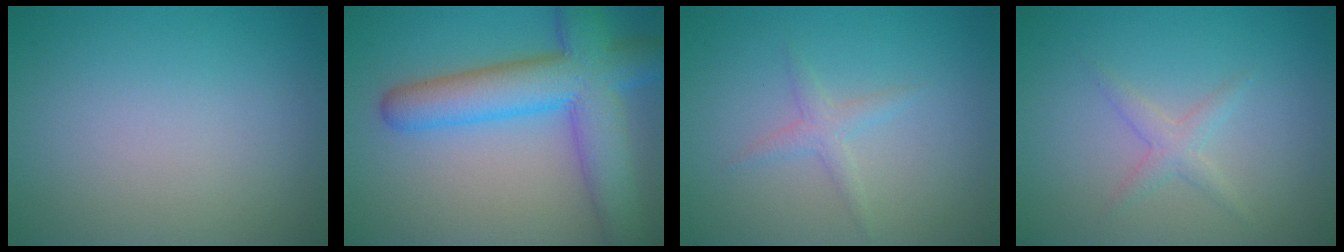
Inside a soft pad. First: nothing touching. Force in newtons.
{"total": 9.1, "press": 9.1, "slide": 0.3}
{"total": 1.4, "press": 1.4, "slide": 0.1}
{"total": 1.6, "press": 1.6, "slide": 0.1}